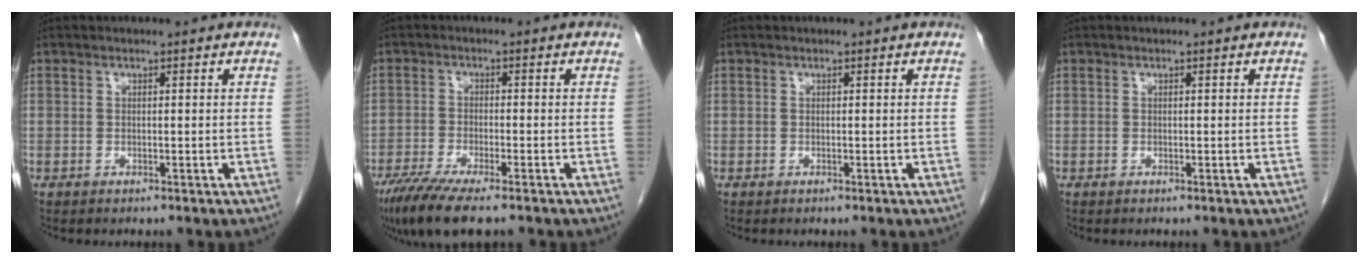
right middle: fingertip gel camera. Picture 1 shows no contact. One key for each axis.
{"total": 8.9, "fx": -6.6, "fy": 1.2, "fz": 5.8, "tx": -0.099, "ty": -0.021, "tz": -0.111}
{"total": 0.0}
{"total": 0.0}